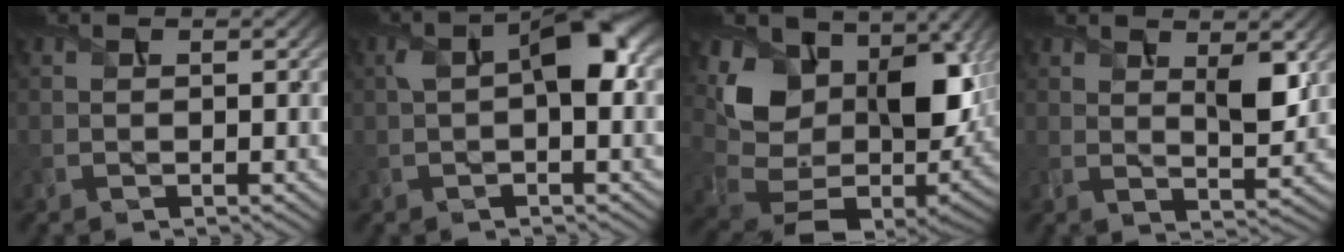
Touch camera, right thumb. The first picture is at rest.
{"total": 6.8, "force": [0.6, 3.2, 6.0], "torque": [-0.109, 0.009, 0.008]}
{"total": 15.0, "force": [3.8, 10.3, 10.2], "torque": [-0.190, -0.011, 0.084]}
{"total": 4.6, "force": [2.2, 1.8, 3.7], "torque": [-0.065, -0.010, 0.041]}